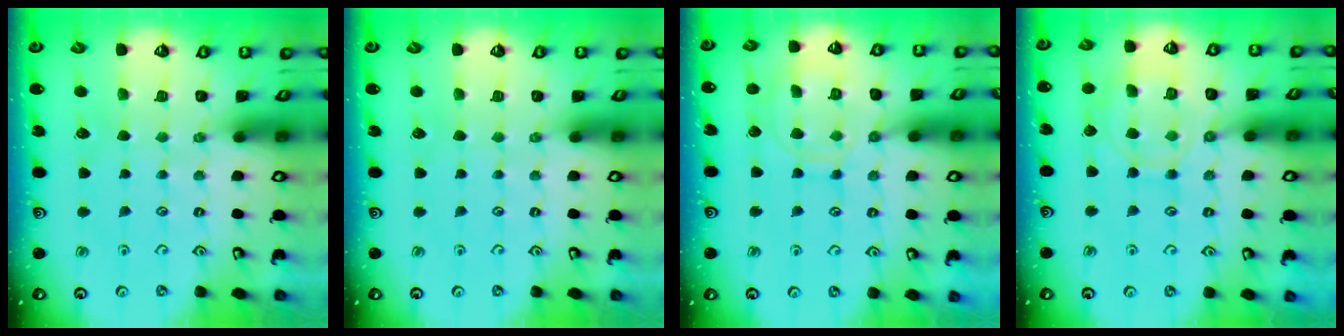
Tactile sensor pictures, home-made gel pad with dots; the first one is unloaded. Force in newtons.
{"total": 0.0}
{"total": 11.8, "press": 11.8, "slide": 0.8}
{"total": 10.5, "press": 10.4, "slide": 0.8}